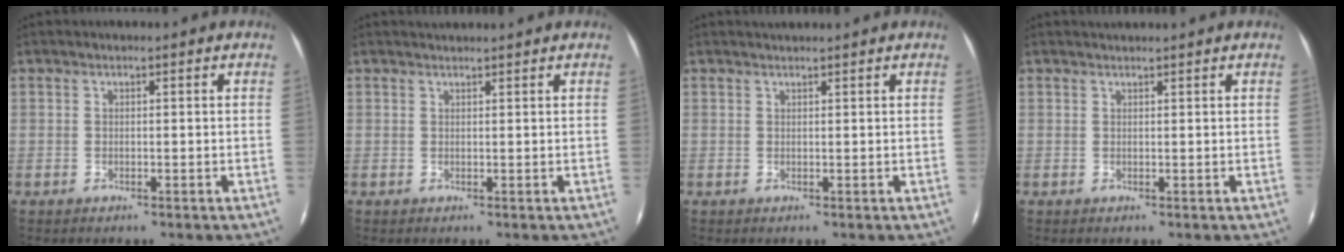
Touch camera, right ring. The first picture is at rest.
{"total": 1.4, "force": [1.4, -0.2, 0.2], "torque": [-0.009, -0.001, 0.020]}
{"total": 1.1, "force": [1.0, -0.2, 0.2], "torque": [-0.010, -0.002, 0.017]}
{"total": 1.1, "force": [1.0, -0.2, 0.2], "torque": [-0.009, -0.002, 0.017]}